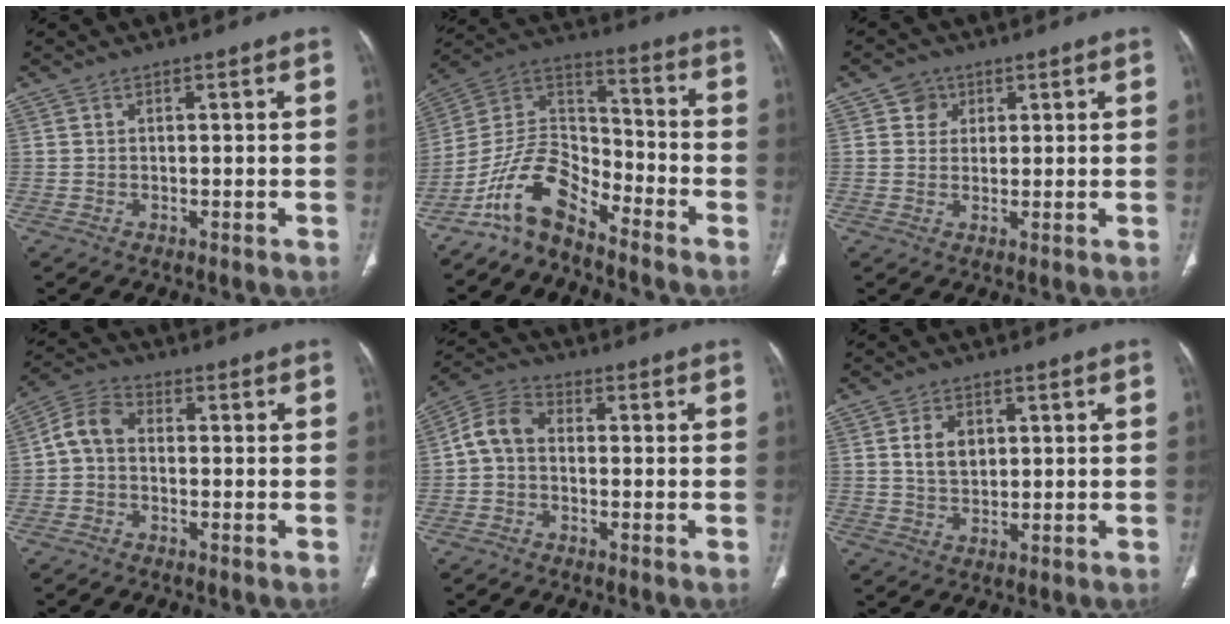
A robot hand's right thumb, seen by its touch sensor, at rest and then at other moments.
{"total": 12.1, "force": [-9.3, 5.2, 5.8], "torque": [-0.097, 0.094, -0.186]}
{"total": 3.7, "force": [1.5, 3.3, 0.8], "torque": [0.007, -0.002, 0.020]}
{"total": 5.9, "force": [-0.5, 4.2, 4.1], "torque": [-0.072, 0.021, -0.025]}
{"total": 6.4, "force": [-0.5, 4.6, 4.4], "torque": [-0.077, 0.022, -0.025]}
{"total": 5.0, "force": [1.4, 3.5, 3.3], "torque": [-0.040, -0.008, 0.030]}